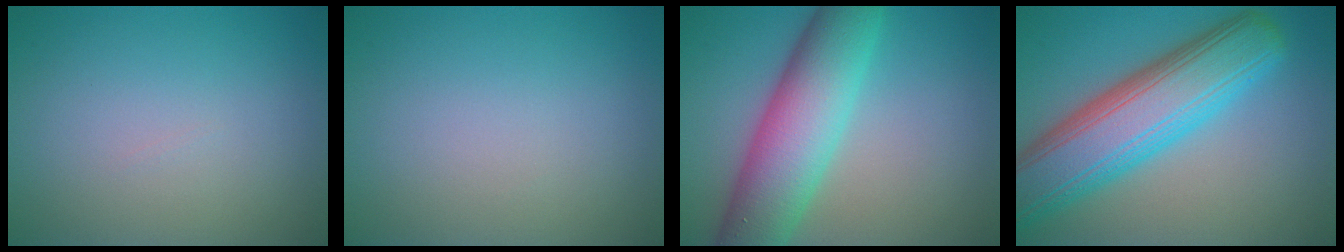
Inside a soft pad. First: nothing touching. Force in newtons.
{"total": 0.0}
{"total": 9.2, "press": 9.2, "slide": 0.4}
{"total": 10.4, "press": 10.4, "slide": 0.3}